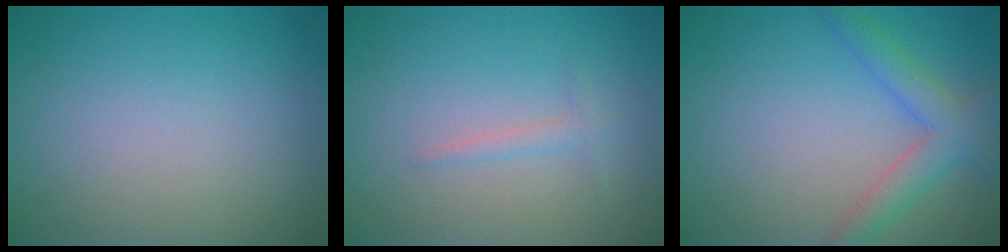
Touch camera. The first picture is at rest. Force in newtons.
{"total": 1.1, "press": 1.1, "slide": 0.0}
{"total": 3.5, "press": 3.5, "slide": 0.1}